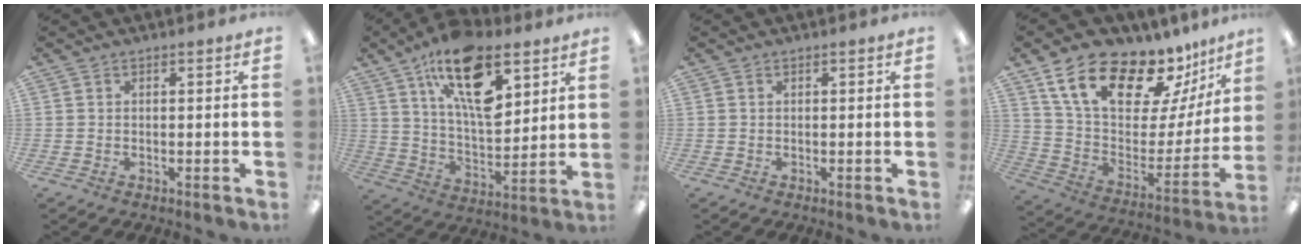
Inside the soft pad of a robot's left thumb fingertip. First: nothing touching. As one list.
[{"total": 20.0, "force": [10.7, 9.1, 14.1], "torque": [-0.235, -0.046, 0.179]}, {"total": 0.0}, {"total": 21.1, "force": [15.7, 8.9, 11.0], "torque": [-0.188, -0.105, 0.275]}]